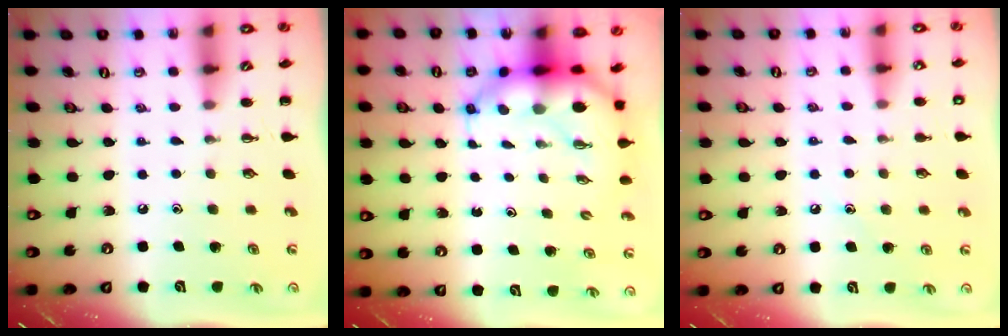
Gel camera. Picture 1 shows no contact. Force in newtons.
{"total": 8.0, "press": 7.7, "slide": 2.2}
{"total": 6.7, "press": 6.5, "slide": 1.8}